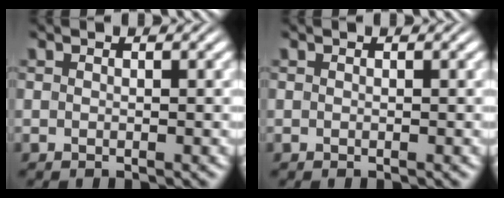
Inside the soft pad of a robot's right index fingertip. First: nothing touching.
{"total": 0.0}